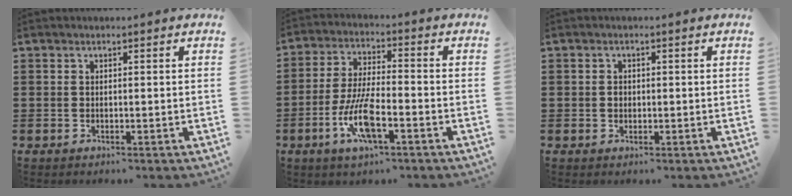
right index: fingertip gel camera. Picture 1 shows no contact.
{"total": 9.0, "force": [-3.6, 2.7, 7.8], "torque": [-0.171, -0.010, -0.069]}
{"total": 1.0, "force": [0.1, 0.7, 0.7], "torque": [-0.017, 0.003, 0.001]}